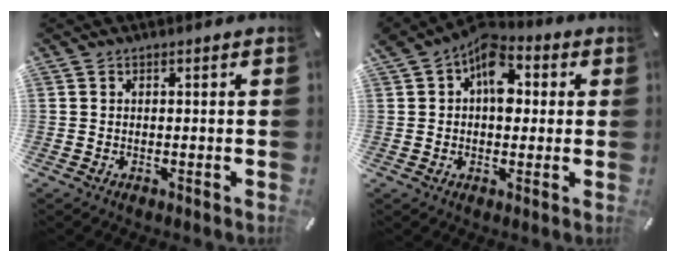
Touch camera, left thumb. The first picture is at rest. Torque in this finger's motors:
{"motor_torque": [2.15, 2.86, 2.06, -0.71, 0.63]}